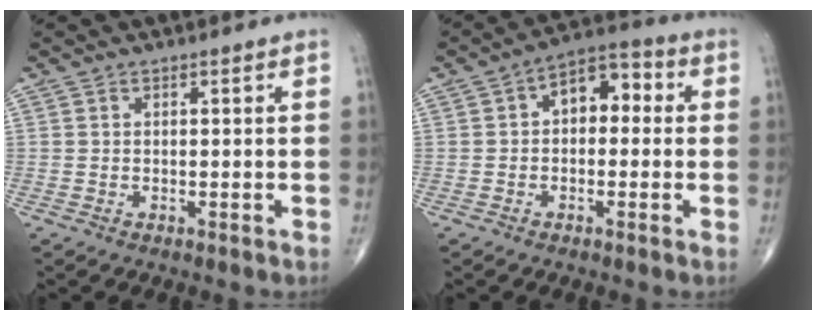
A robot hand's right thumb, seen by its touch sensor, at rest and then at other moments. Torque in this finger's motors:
{"motor_torque": [0.02, 0.16, 0.22, 0.01, 0.11]}